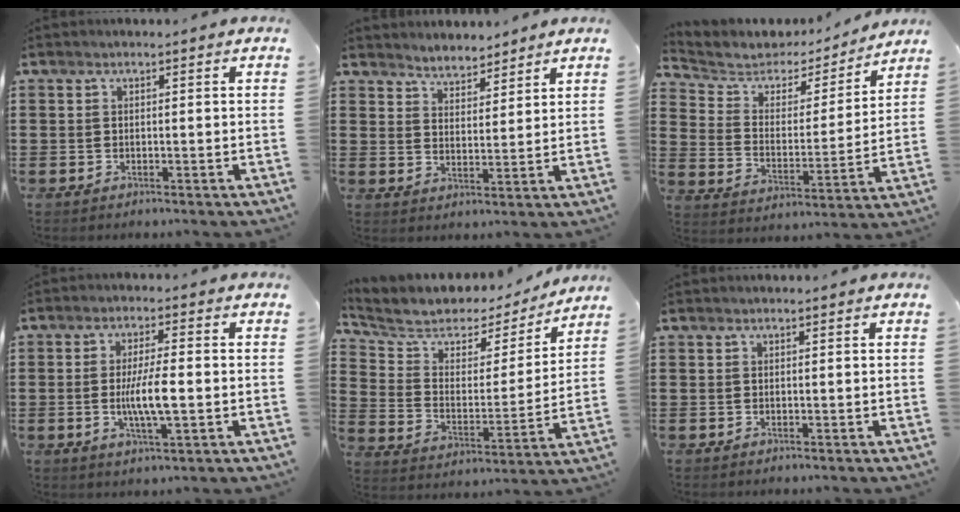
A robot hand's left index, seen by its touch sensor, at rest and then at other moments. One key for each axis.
{"total": 3.6, "fx": 3.5, "fy": 0.6, "fz": -0.7, "tx": -0.002, "ty": -0.014, "tz": 0.064}
{"total": 4.5, "fx": 3.8, "fy": 2.4, "fz": 0.5, "tx": -0.045, "ty": -0.028, "tz": 0.059}
{"total": 6.8, "fx": -0.8, "fy": 1.3, "fz": 6.6, "tx": -0.135, "ty": -0.006, "tz": -0.022}
{"total": 5.6, "fx": 4.6, "fy": 2.8, "fz": 1.4, "tx": -0.065, "ty": -0.033, "tz": 0.074}
{"total": 0.0}